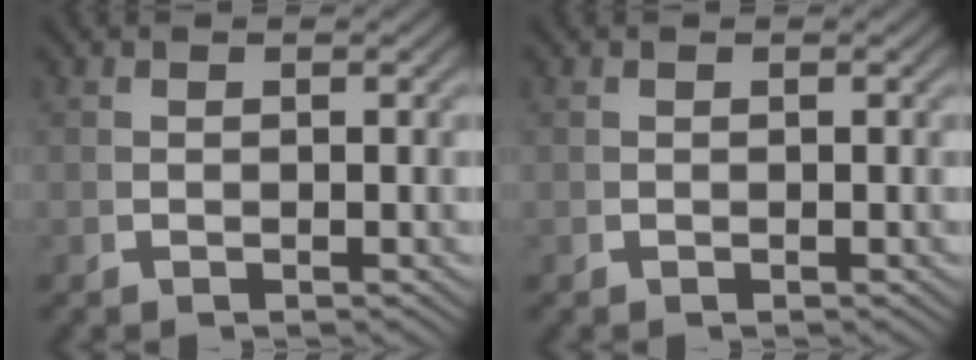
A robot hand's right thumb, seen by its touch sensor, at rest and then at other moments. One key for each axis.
{"total": 0.0}